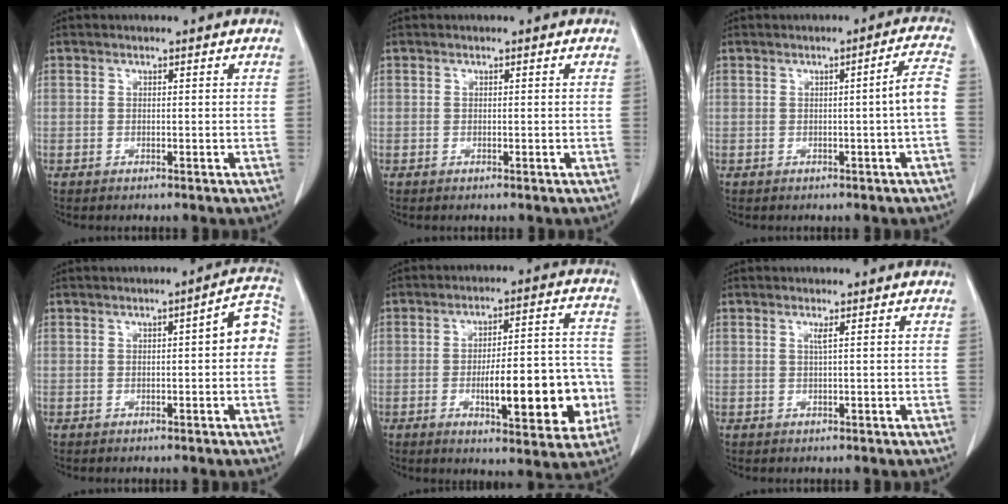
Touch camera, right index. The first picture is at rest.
{"total": 0.0}
{"total": 3.9, "force": [-0.7, -0.7, 3.8], "torque": [-0.048, 0.005, -0.008]}
{"total": 4.9, "force": [0.1, 1.1, 4.7], "torque": [-0.050, 0.019, -0.004]}
{"total": 15.1, "force": [-3.8, 4.0, 14.1], "torque": [-0.193, 0.019, -0.047]}
{"total": 0.8, "force": [0.3, -0.3, 0.7], "torque": [-0.020, -0.002, 0.009]}